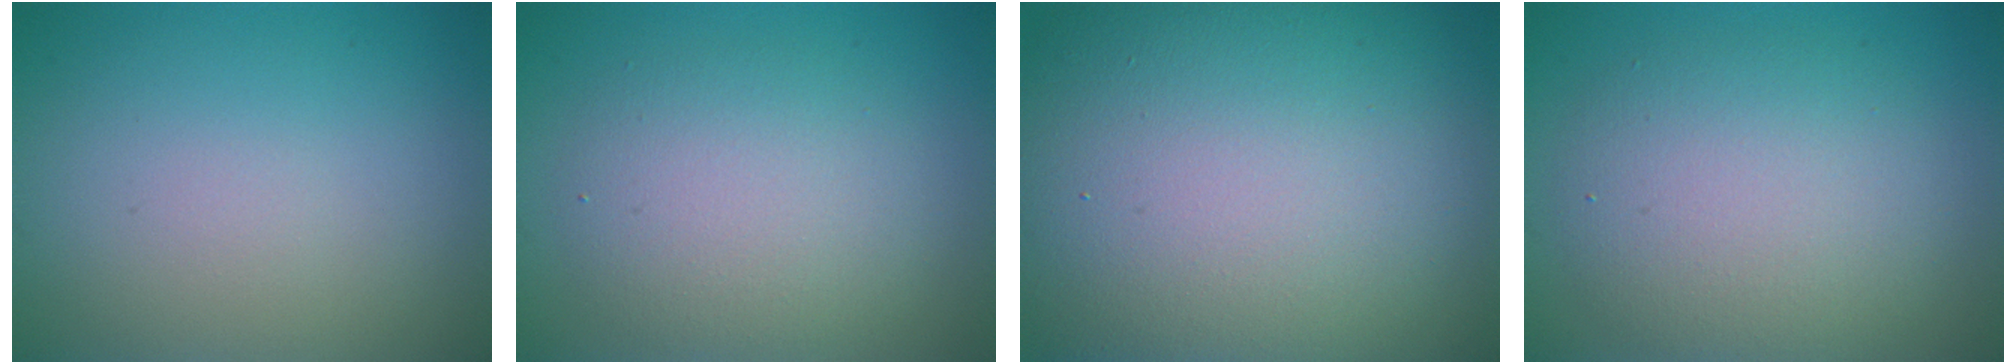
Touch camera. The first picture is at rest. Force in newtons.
{"total": 4.6, "press": 4.6, "slide": 0.2}
{"total": 19.8, "press": 19.8, "slide": 1.1}
{"total": 6.0, "press": 6.0, "slide": 0.4}